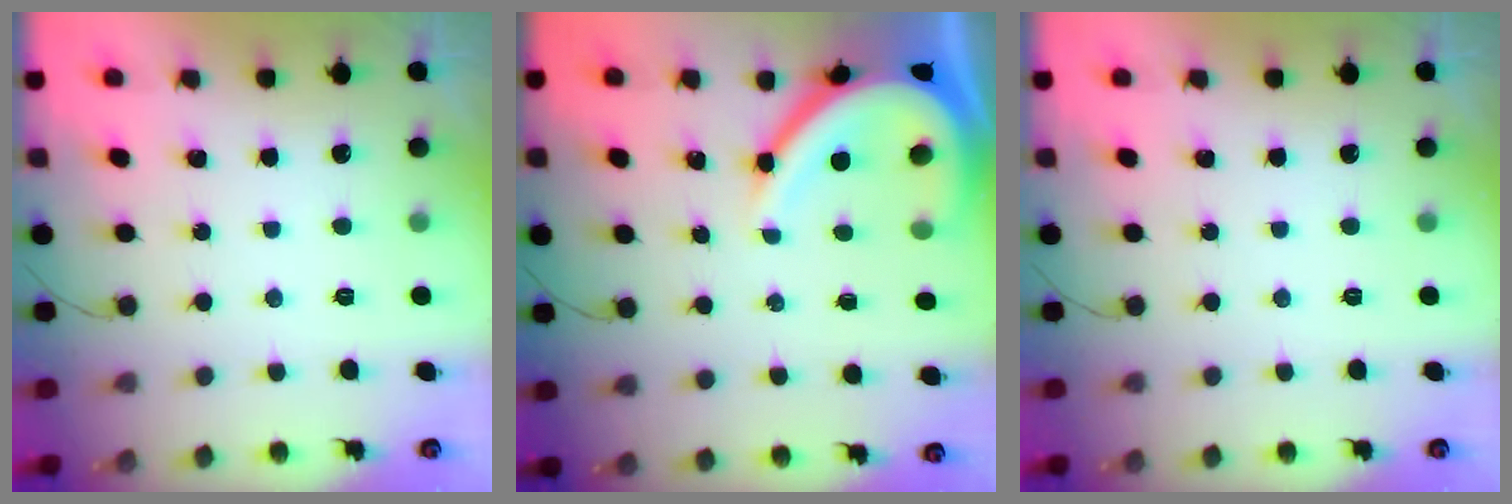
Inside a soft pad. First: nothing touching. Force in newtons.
{"total": 12.9, "press": 12.8, "slide": 1.6}
{"total": 0.0}